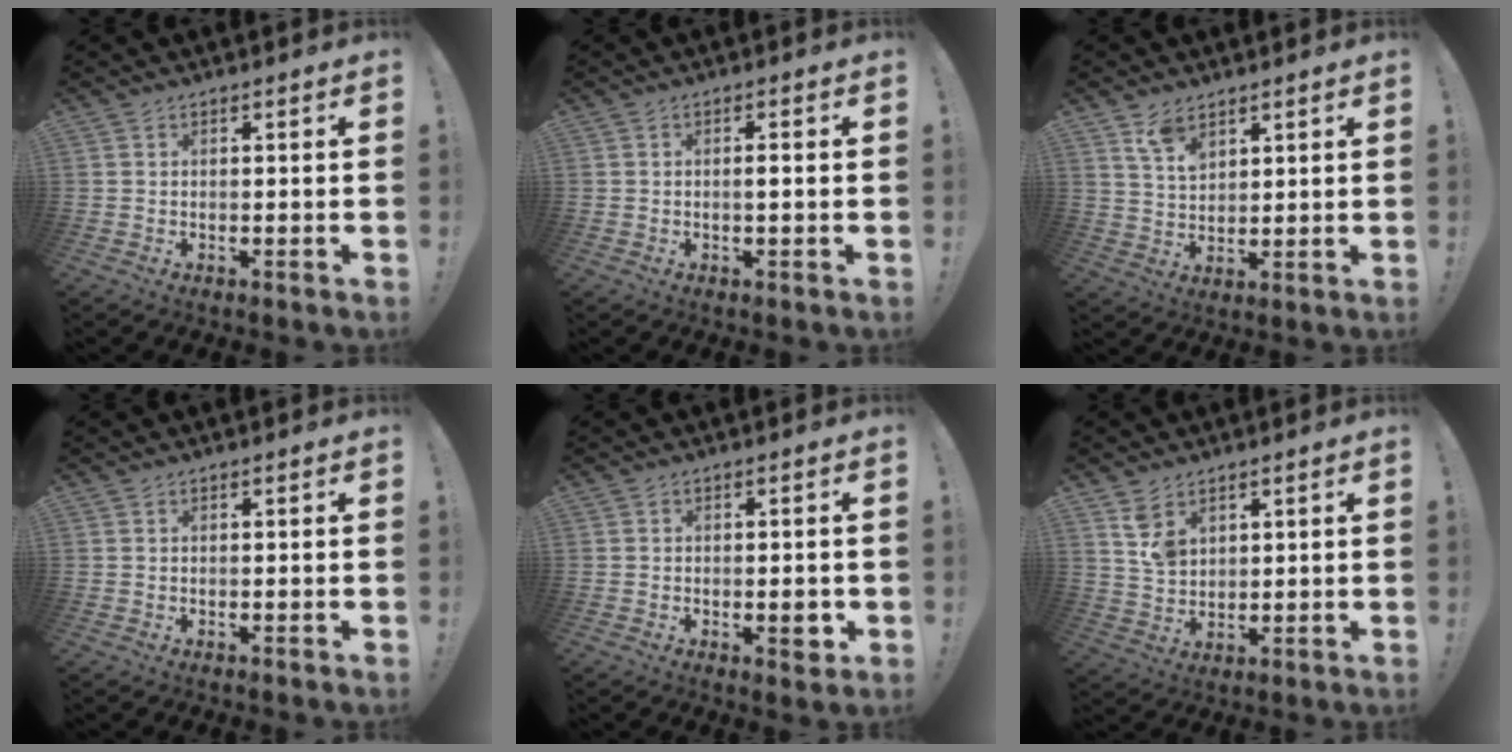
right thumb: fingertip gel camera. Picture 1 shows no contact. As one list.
[{"total": 1.8, "force": [-0.3, 0.2, 1.8], "torque": [-0.023, -0.002, -0.010]}, {"total": 7.4, "force": [5.4, 3.6, 3.5], "torque": [-0.068, -0.022, 0.103]}, {"total": 0.0}, {"total": 3.2, "force": [-0.7, 1.3, 2.9], "torque": [-0.032, 0.003, -0.011]}, {"total": 6.6, "force": [4.0, 4.4, 2.8], "torque": [-0.043, -0.020, 0.077]}]